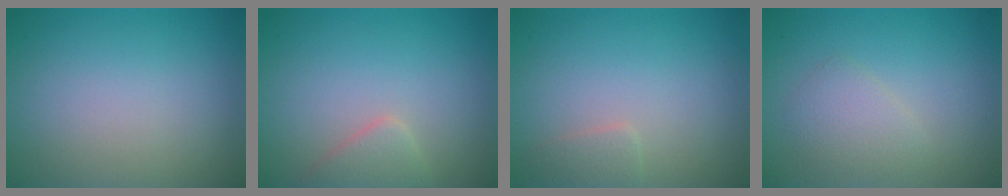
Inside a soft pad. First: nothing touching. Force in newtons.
{"total": 2.1, "press": 2.1, "slide": 0.2}
{"total": 1.2, "press": 1.2, "slide": 0.0}
{"total": 2.1, "press": 2.1, "slide": 0.1}